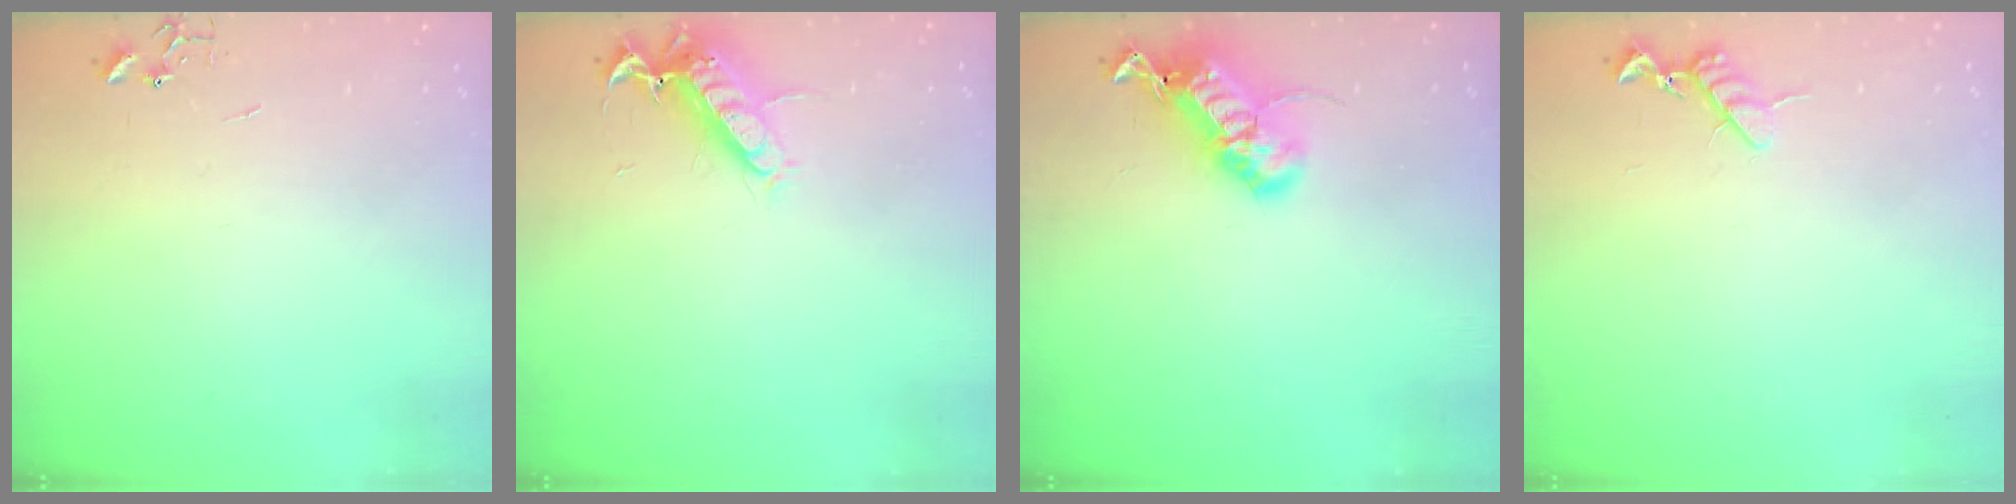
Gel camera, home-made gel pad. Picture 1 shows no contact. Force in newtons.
{"total": 12.9, "press": 12.8, "slide": 1.4}
{"total": 21.0, "press": 21.0, "slide": 0.4}
{"total": 9.1, "press": 9.1, "slide": 0.6}